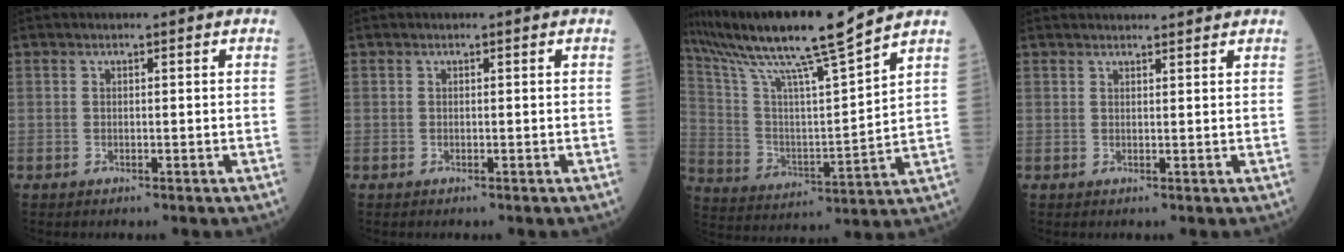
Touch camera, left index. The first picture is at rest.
{"total": 0.0}
{"total": 17.6, "force": [14.9, -1.6, 9.3], "torque": [-0.181, -0.005, 0.263]}
{"total": 4.9, "force": [4.7, 0.3, 1.4], "torque": [-0.017, 0.018, 0.053]}